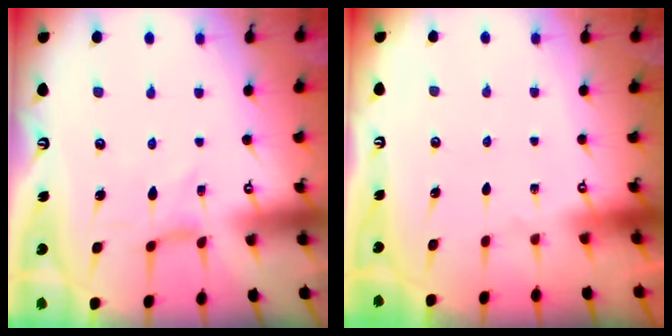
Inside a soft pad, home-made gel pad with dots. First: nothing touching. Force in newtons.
{"total": 0.0}